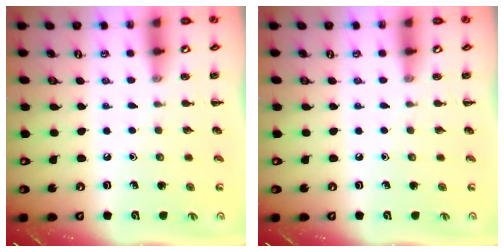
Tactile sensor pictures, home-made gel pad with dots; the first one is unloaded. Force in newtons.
{"total": 0.0}